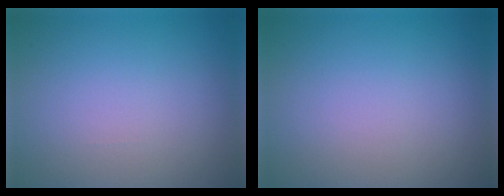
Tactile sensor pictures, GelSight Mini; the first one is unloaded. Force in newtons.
{"total": 0.0}